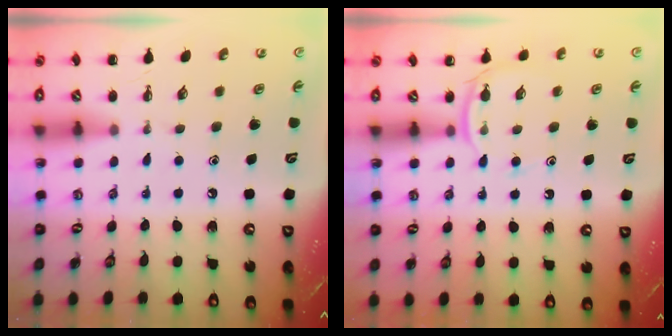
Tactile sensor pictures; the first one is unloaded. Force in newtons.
{"total": 5.1, "press": 4.8, "slide": 1.5}